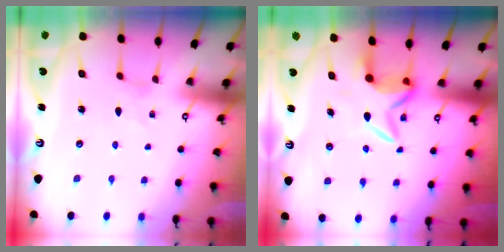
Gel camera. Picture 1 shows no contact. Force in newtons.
{"total": 7.4, "press": 7.3, "slide": 1.0}